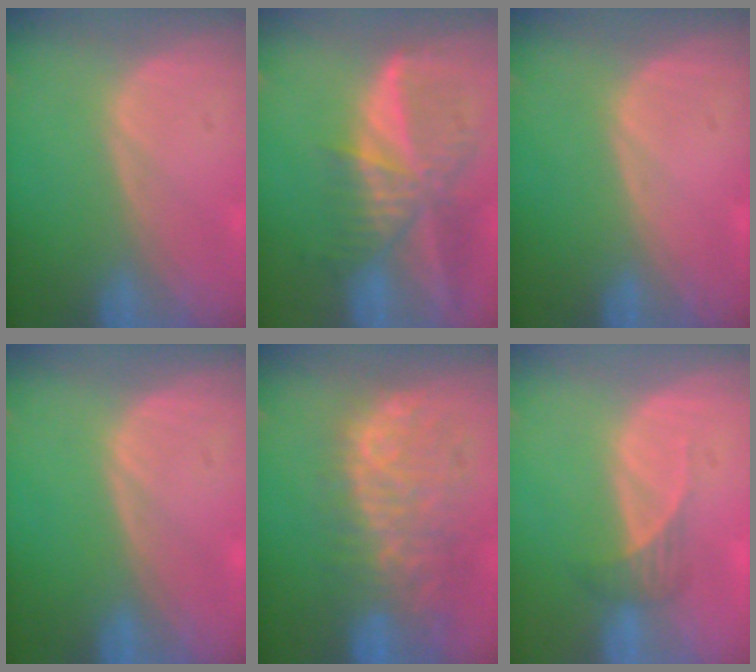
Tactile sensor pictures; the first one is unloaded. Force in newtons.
{"total": 9.4, "press": 8.1, "slide": 4.7}
{"total": 0.0}
{"total": 0.0}
{"total": 10.9, "press": 9.4, "slide": 5.4}
{"total": 2.1, "press": 1.9, "slide": 0.9}